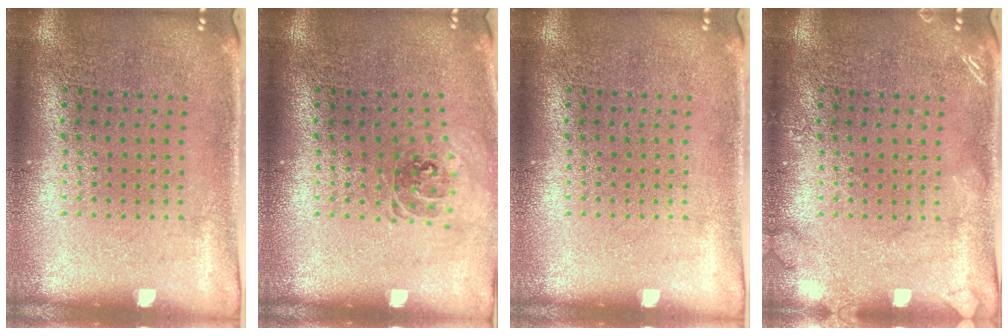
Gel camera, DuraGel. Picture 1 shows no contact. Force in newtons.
{"total": 0.9, "press": 0.9, "slide": 0.2}
{"total": 0.0}
{"total": 1.5, "press": 1.5, "slide": 0.2}